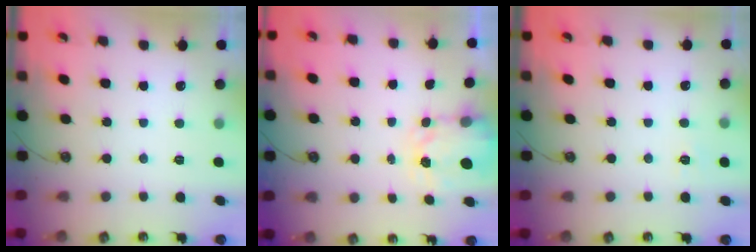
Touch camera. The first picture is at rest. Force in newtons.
{"total": 3.3, "press": 3.3, "slide": 0.3}
{"total": 4.5, "press": 4.5, "slide": 0.5}